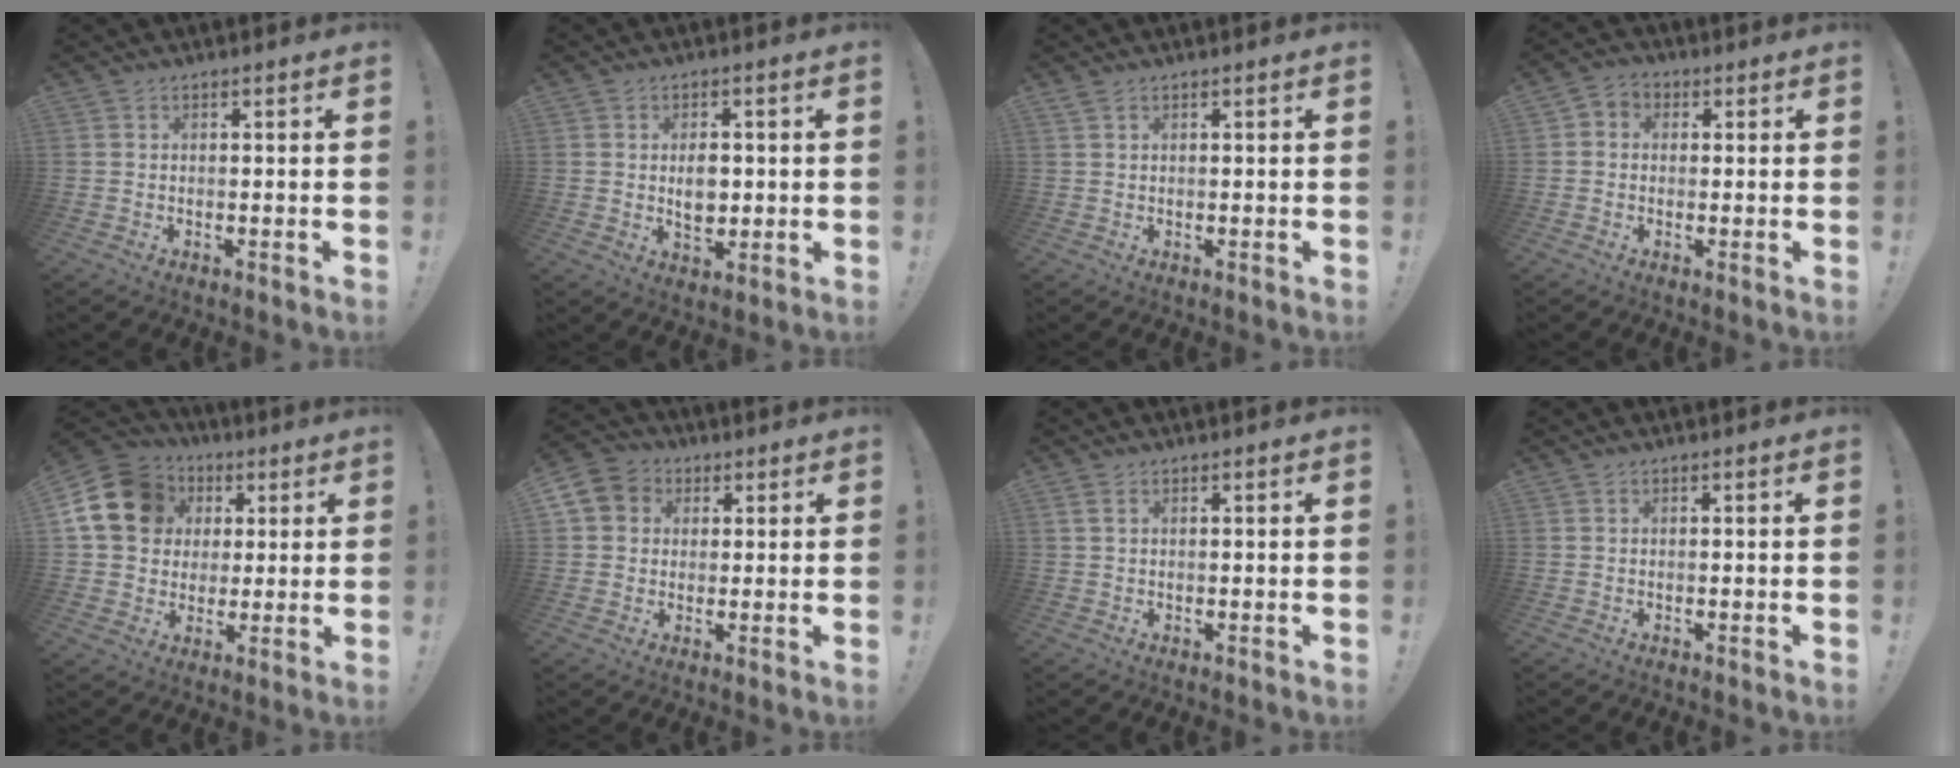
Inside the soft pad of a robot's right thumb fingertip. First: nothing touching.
{"total": 5.9, "force": [0.2, 4.4, 3.9], "torque": [-0.047, 0.000, 0.001]}
{"total": 1.1, "force": [0.7, 0.2, 0.8], "torque": [-0.018, 0.001, 0.014]}
{"total": 3.4, "force": [-0.4, 3.0, 1.6], "torque": [-0.029, 0.009, -0.005]}
{"total": 17.4, "force": [4.9, 14.5, 8.3], "torque": [-0.147, -0.013, 0.104]}
{"total": 7.0, "force": [1.6, 6.4, 2.3], "torque": [-0.040, 0.000, 0.032]}
{"total": 2.7, "force": [1.3, 0.9, 2.2], "torque": [-0.049, 0.004, 0.025]}
{"total": 0.0}